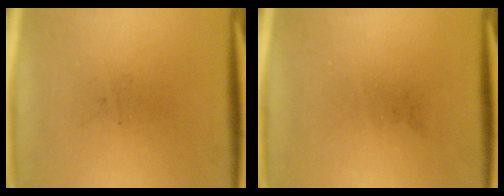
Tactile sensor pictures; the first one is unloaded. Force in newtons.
{"total": 0.0}